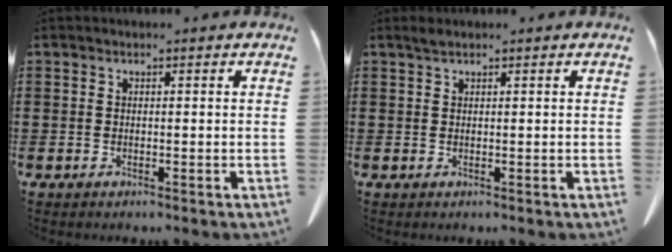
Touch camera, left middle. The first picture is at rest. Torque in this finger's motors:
{"motor_torque": [0.08, 0.03, 0.01, 0.00]}